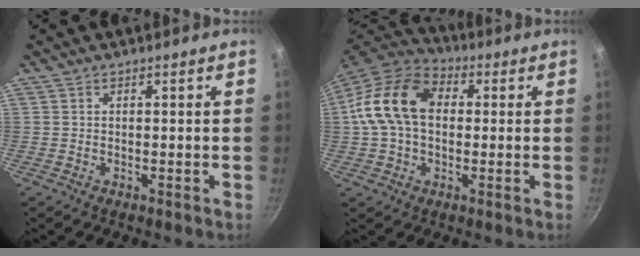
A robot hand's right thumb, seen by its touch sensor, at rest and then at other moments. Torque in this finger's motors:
{"motor_torque": [1.15, 2.70, 1.20, -0.60, 0.14]}